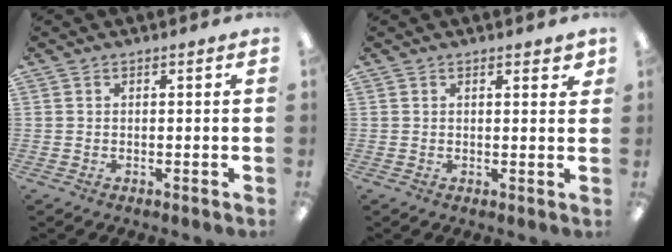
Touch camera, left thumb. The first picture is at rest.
{"total": 2.4, "force": [1.5, 0.8, 1.7], "torque": [-0.019, -0.003, 0.022]}